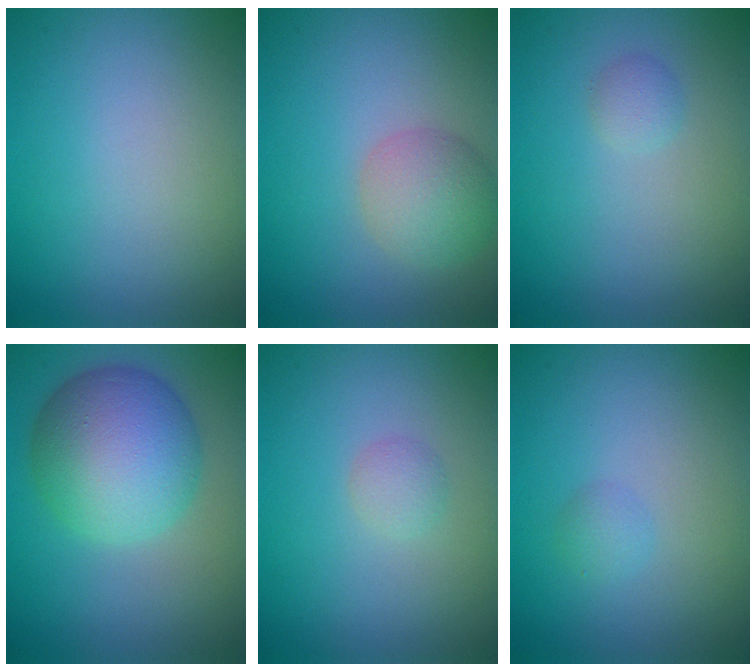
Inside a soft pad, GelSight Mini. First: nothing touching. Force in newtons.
{"total": 3.6, "press": 3.6, "slide": 0.2}
{"total": 1.0, "press": 1.0, "slide": 0.1}
{"total": 8.7, "press": 8.7, "slide": 0.2}
{"total": 1.1, "press": 1.1, "slide": 0.1}
{"total": 1.0, "press": 1.0, "slide": 0.1}